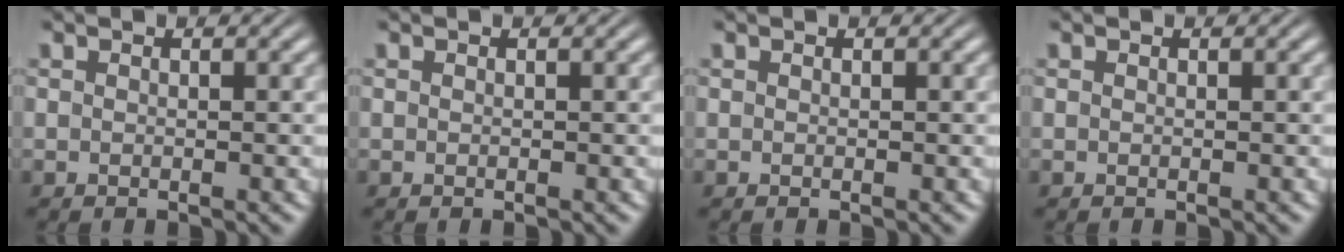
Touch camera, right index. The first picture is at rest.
{"total": 0.0}
{"total": 0.0}
{"total": 0.0}